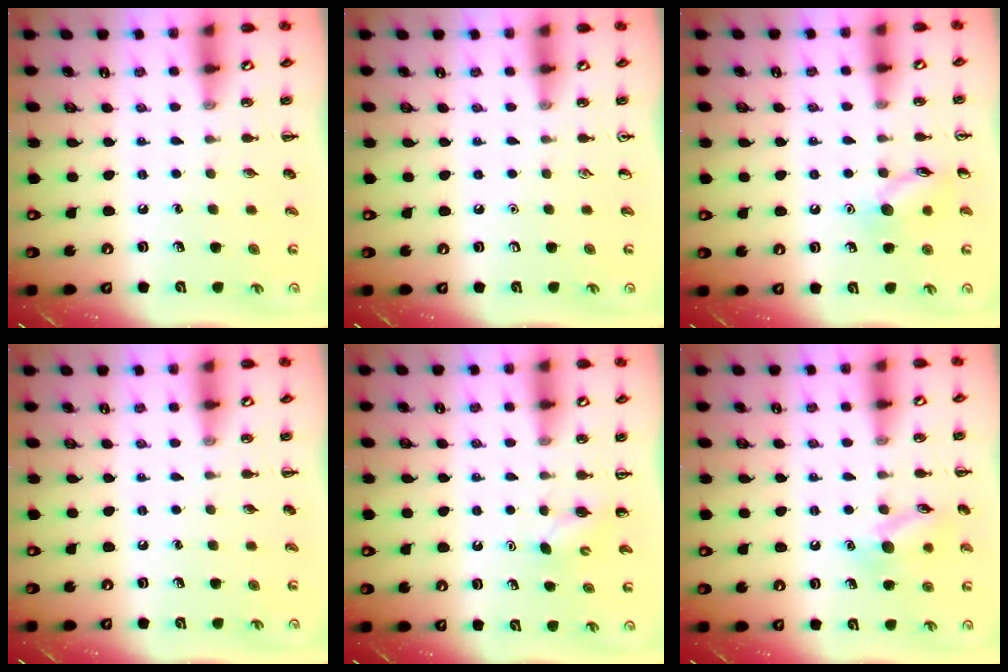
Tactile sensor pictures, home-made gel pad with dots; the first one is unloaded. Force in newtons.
{"total": 0.0}
{"total": 8.7, "press": 8.7, "slide": 0.6}
{"total": 0.0}
{"total": 2.3, "press": 2.2, "slide": 0.7}
{"total": 10.7, "press": 10.7, "slide": 0.8}